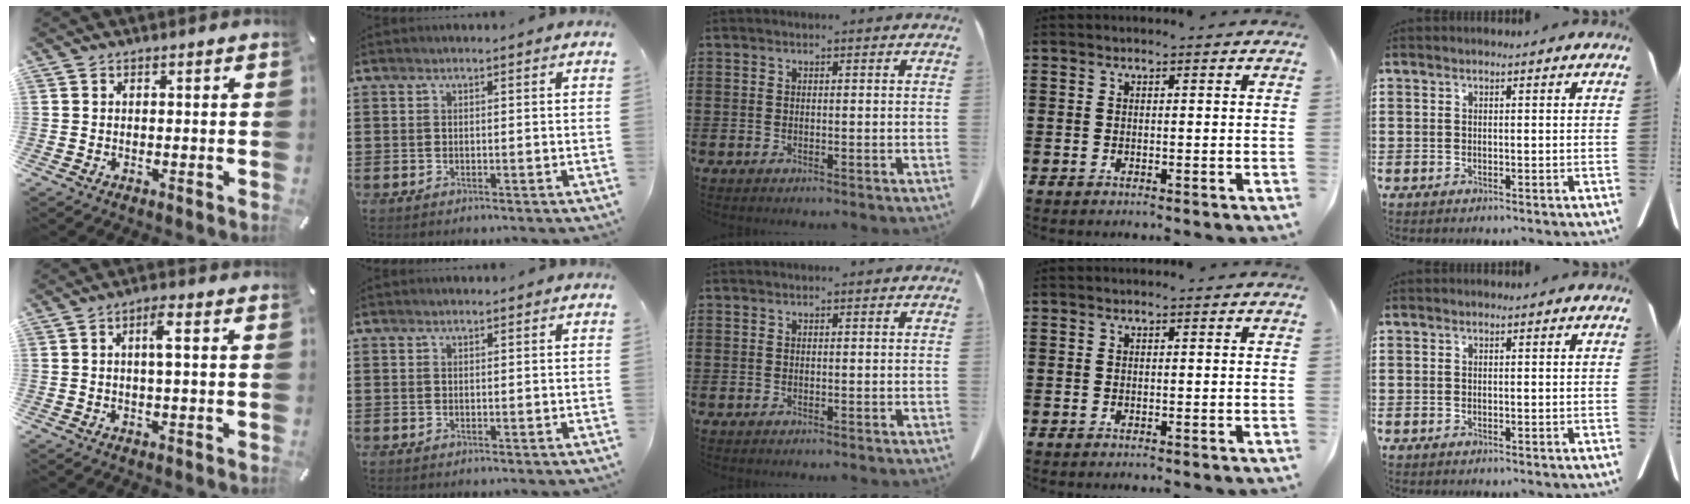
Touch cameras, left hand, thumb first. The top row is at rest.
{"thumb": {"total": 4.1, "force": [0.4, 0.9, 4.0], "torque": [-0.071, 0.005, 0.002]}, "index": {"total": 0.5, "force": [0.4, 0.2, 0.2], "torque": [-0.004, 0.001, 0.009]}}